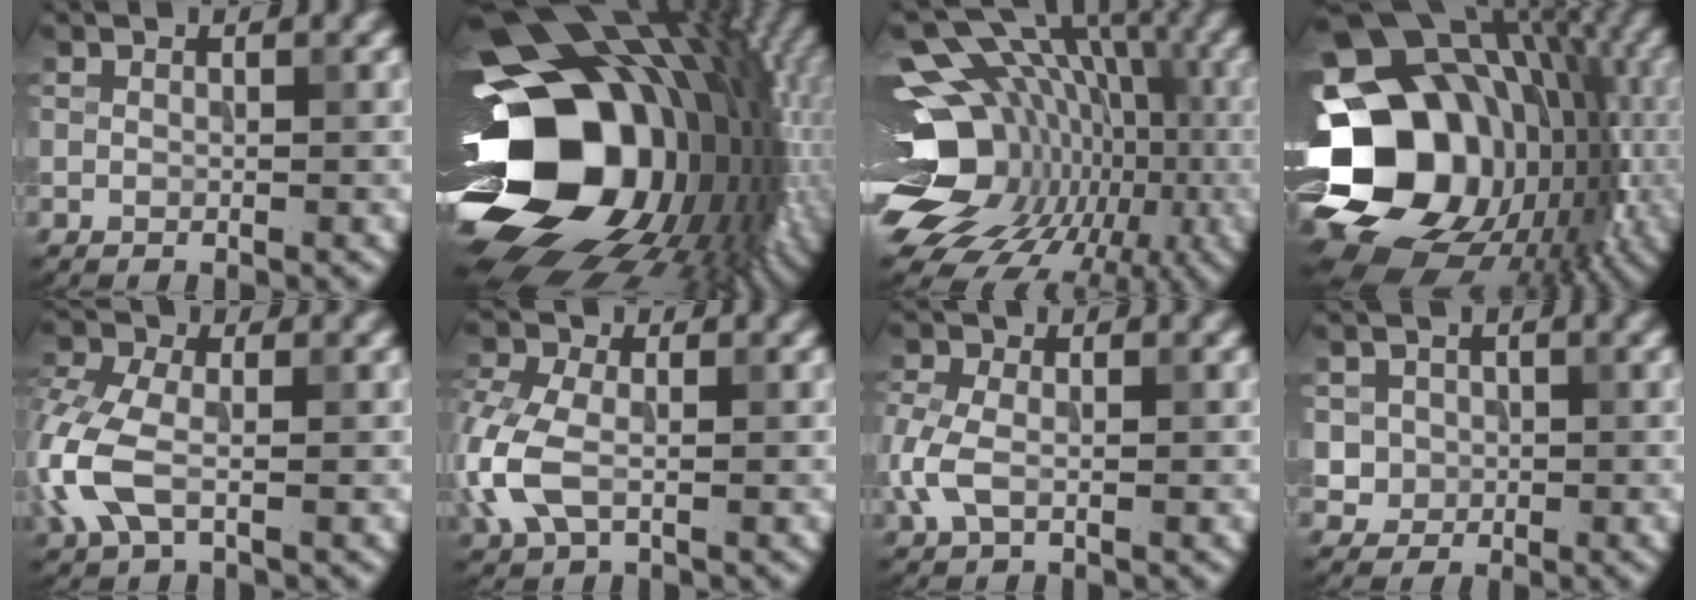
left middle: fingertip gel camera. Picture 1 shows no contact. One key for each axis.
{"total": 19.6, "fx": -1.0, "fy": 13.8, "fz": 13.9, "tx": -0.256, "ty": -0.028, "tz": -0.012}
{"total": 17.3, "fx": -2.3, "fy": 13.2, "fz": 10.9, "tx": -0.156, "ty": -0.004, "tz": -0.016}
{"total": 19.9, "fx": -3.3, "fy": 16.0, "fz": 11.4, "tx": -0.189, "ty": -0.003, "tz": -0.047}
{"total": 5.5, "fx": -1.3, "fy": 3.2, "fz": 4.3, "tx": -0.123, "ty": 0.000, "tz": -0.034}
{"total": 5.7, "fx": -1.0, "fy": 3.7, "fz": 4.3, "tx": -0.120, "ty": -0.001, "tz": -0.028}
{"total": 3.4, "fx": -0.6, "fy": 2.2, "fz": 2.6, "tx": -0.071, "ty": -0.001, "tz": -0.016}
{"total": 2.1, "fx": 0.1, "fy": 2.1, "fz": 0.4, "tx": -0.002, "ty": -0.005, "tz": 0.016}